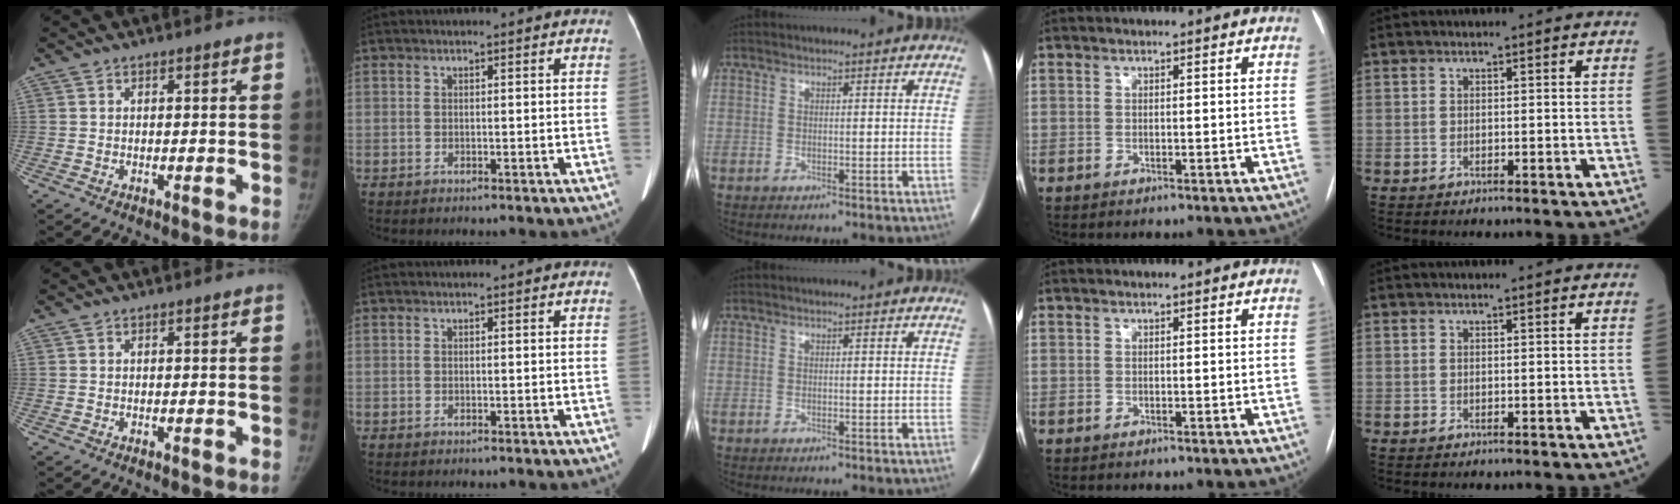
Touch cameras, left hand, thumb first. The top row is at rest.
{}